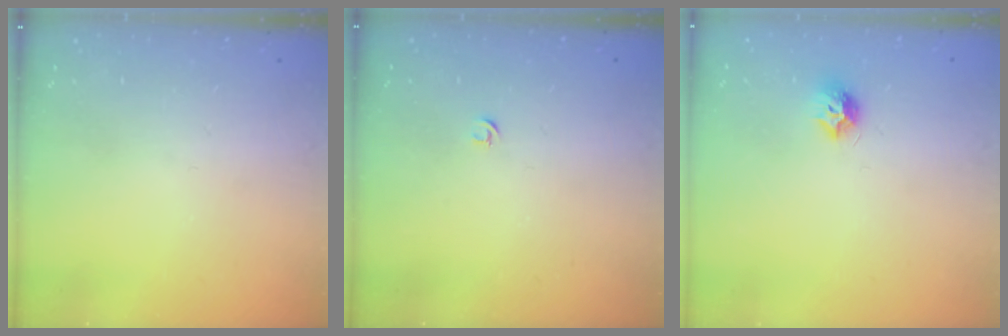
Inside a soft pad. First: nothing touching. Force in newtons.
{"total": 2.7, "press": 2.6, "slide": 0.6}
{"total": 7.5, "press": 7.5, "slide": 0.1}